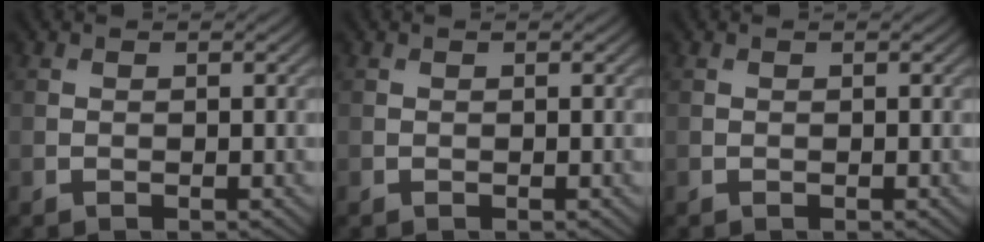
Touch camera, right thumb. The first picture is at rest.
{"total": 0.0}
{"total": 0.0}